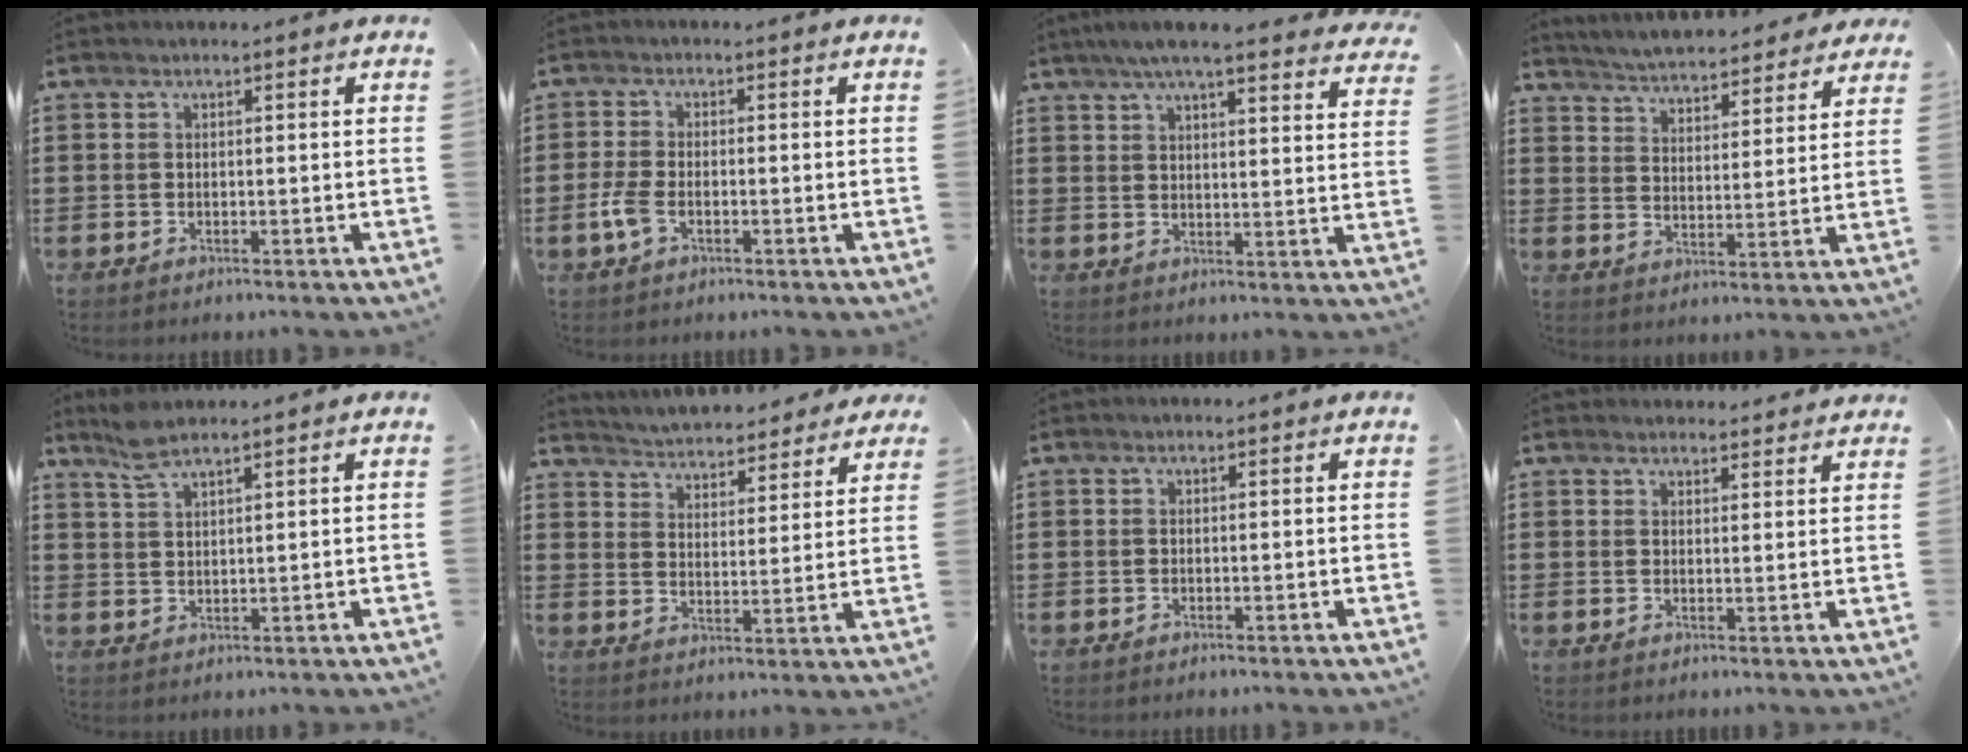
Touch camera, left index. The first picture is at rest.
{"total": 3.6, "force": [-1.5, 1.7, 2.7], "torque": [-0.076, -0.006, -0.033]}
{"total": 6.2, "force": [5.3, 0.1, 3.2], "torque": [-0.077, -0.016, 0.094]}
{"total": 4.6, "force": [4.6, 0.0, 0.4], "torque": [-0.034, -0.033, 0.076]}
{"total": 3.8, "force": [3.1, 0.6, 2.2], "torque": [-0.051, 0.001, 0.057]}
{"total": 4.4, "force": [4.4, 0.1, 0.0], "torque": [-0.025, -0.033, 0.072]}
{"total": 0.0}
{"total": 2.5, "force": [2.5, 0.3, -0.1], "torque": [-0.005, -0.006, 0.048]}